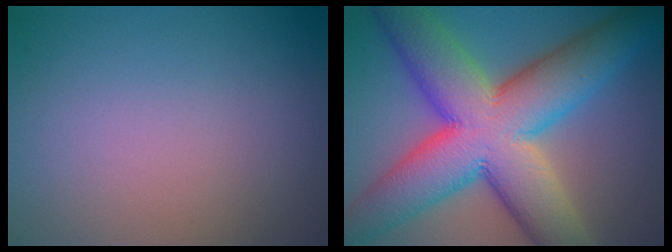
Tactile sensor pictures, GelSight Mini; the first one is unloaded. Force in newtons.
{"total": 14.2, "press": 14.2, "slide": 0.6}